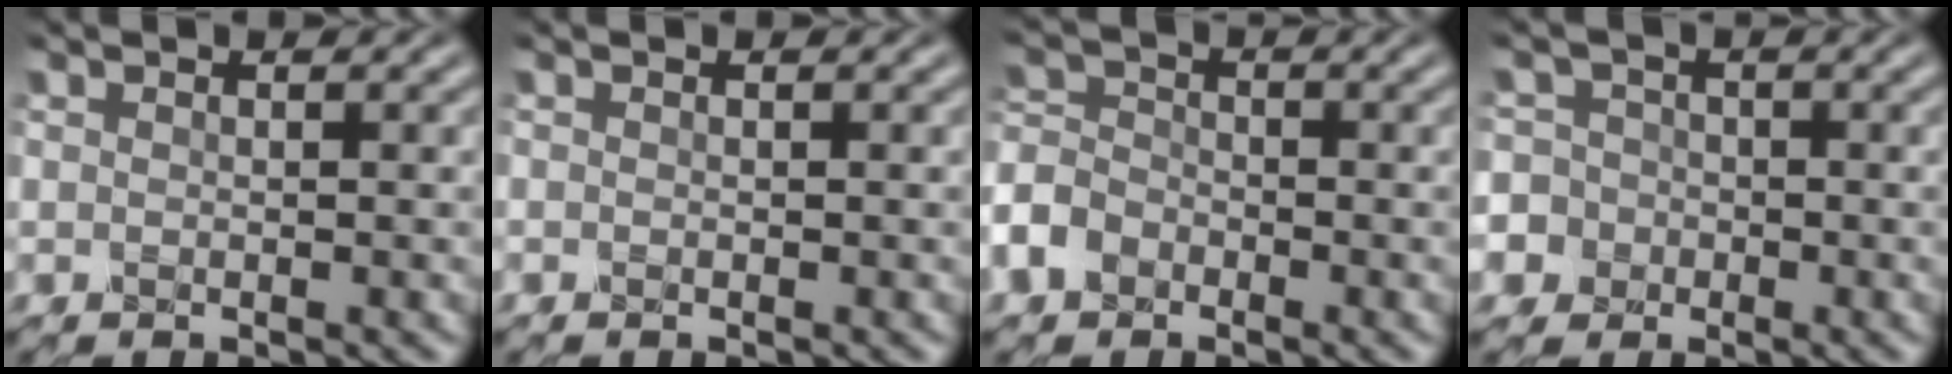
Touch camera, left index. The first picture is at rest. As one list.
[{"total": 0.0}, {"total": 4.4, "force": [-2.6, 3.0, 1.9], "torque": [-0.050, 0.003, -0.068]}, {"total": 7.4, "force": [-2.7, 6.7, 1.4], "torque": [-0.046, -0.001, -0.080]}]